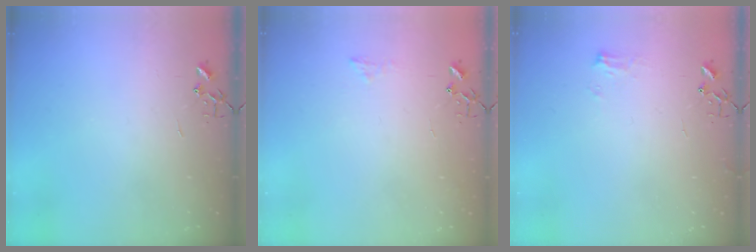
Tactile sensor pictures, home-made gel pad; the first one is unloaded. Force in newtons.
{"total": 5.9, "press": 5.9, "slide": 0.8}
{"total": 6.8, "press": 6.8, "slide": 0.8}